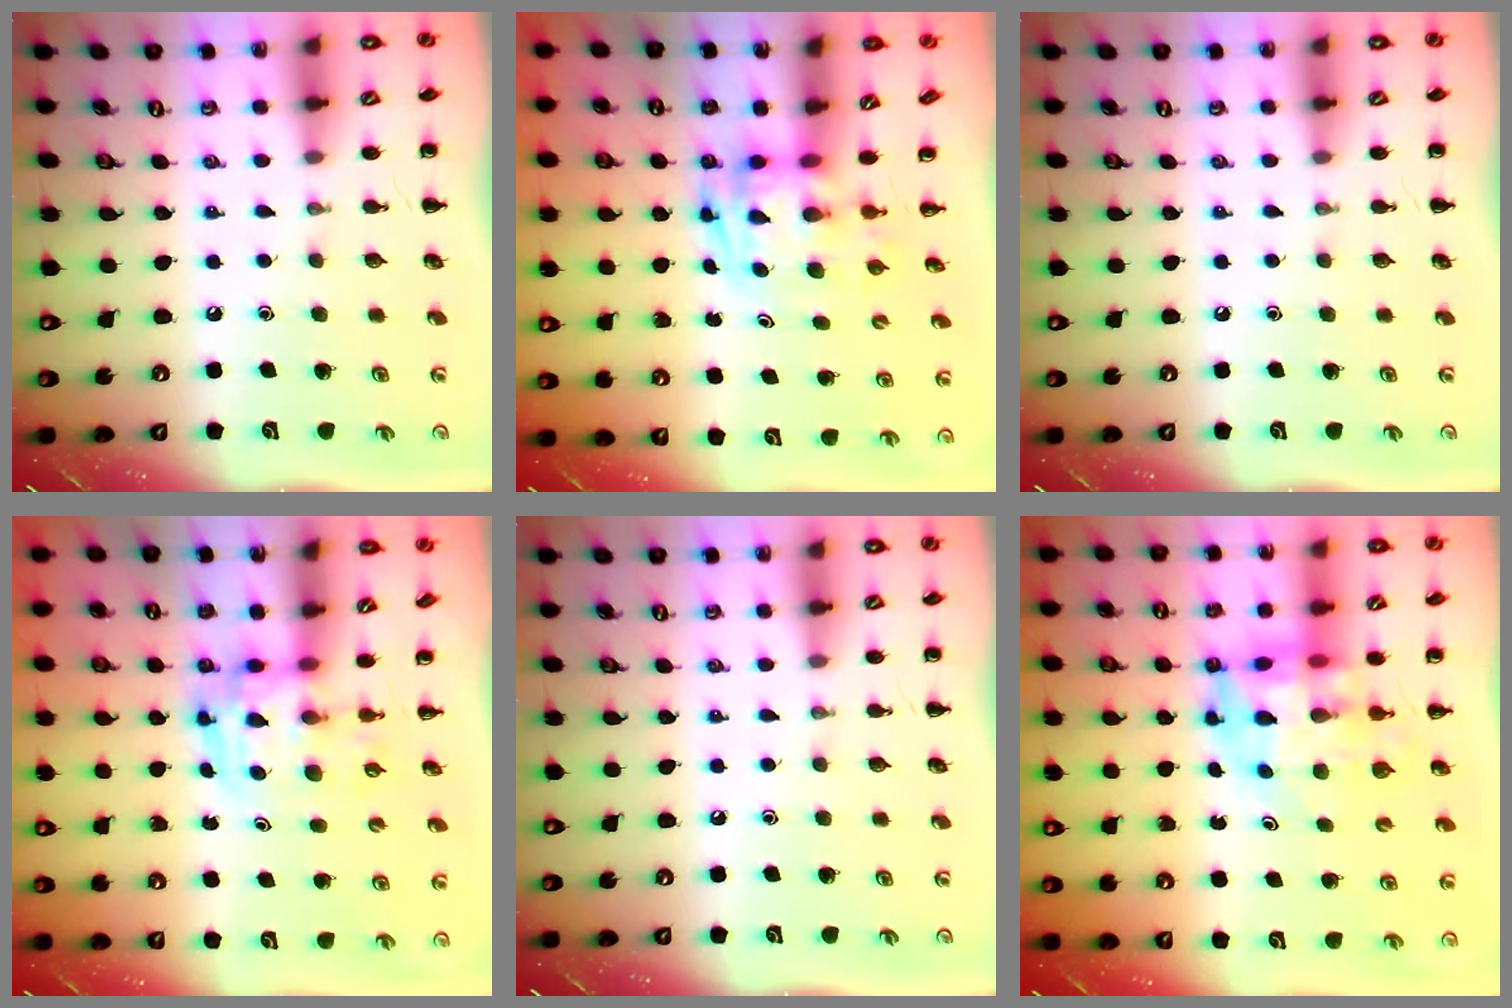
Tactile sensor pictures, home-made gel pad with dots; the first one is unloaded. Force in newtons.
{"total": 2.8, "press": 2.7, "slide": 0.5}
{"total": 0.0}
{"total": 3.4, "press": 3.3, "slide": 0.6}
{"total": 0.0}
{"total": 9.1, "press": 8.6, "slide": 3.1}